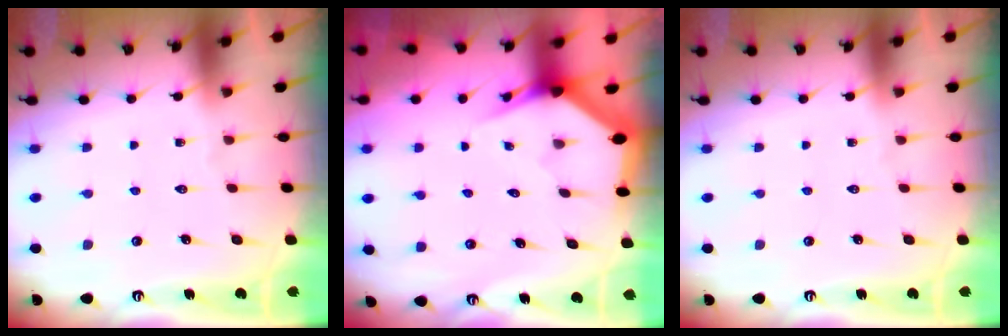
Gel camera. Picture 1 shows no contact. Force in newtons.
{"total": 4.1, "press": 4.1, "slide": 0.3}
{"total": 0.0}